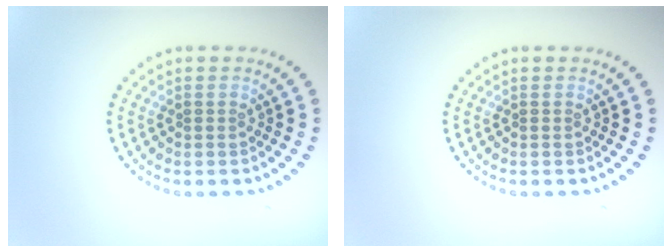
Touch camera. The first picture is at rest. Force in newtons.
{"total": 0.0}